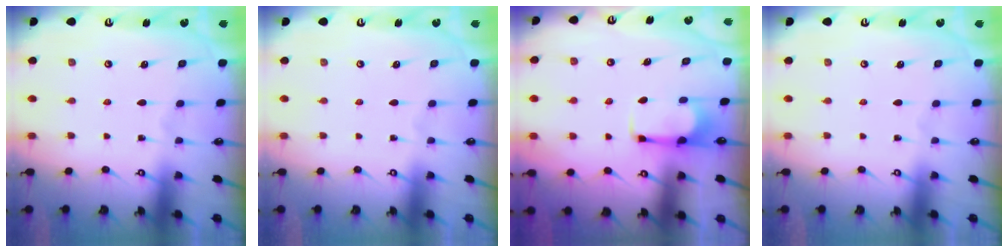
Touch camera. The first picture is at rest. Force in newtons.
{"total": 0.0}
{"total": 4.9, "press": 4.9, "slide": 0.6}
{"total": 0.0}